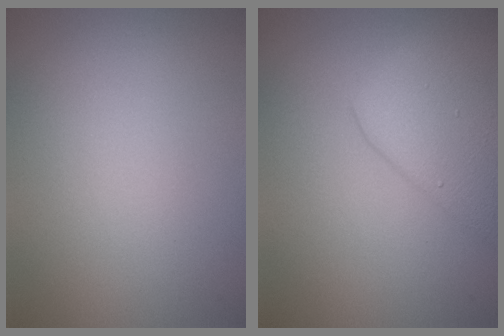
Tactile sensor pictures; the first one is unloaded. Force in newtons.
{"total": 5.7, "press": 5.7, "slide": 0.3}